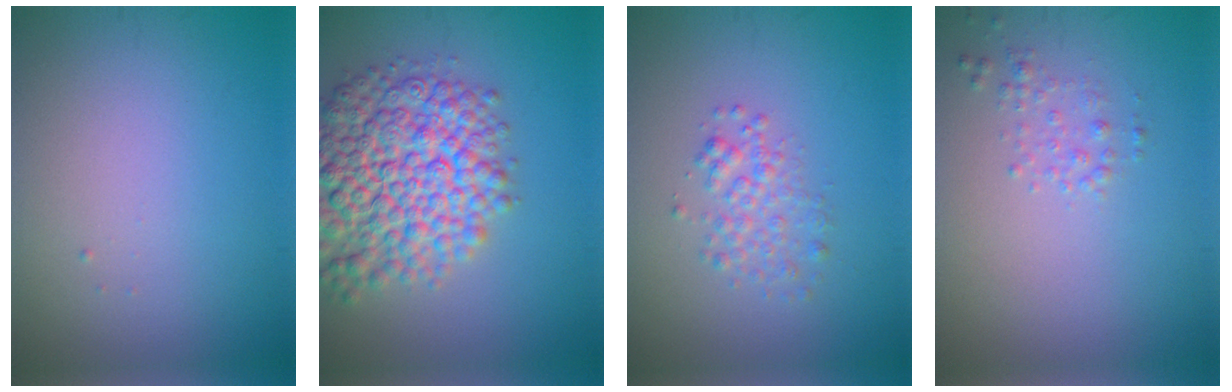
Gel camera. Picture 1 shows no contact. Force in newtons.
{"total": 10.1, "press": 10.1, "slide": 0.4}
{"total": 2.1, "press": 2.1, "slide": 0.1}
{"total": 1.0, "press": 1.0, "slide": 0.0}